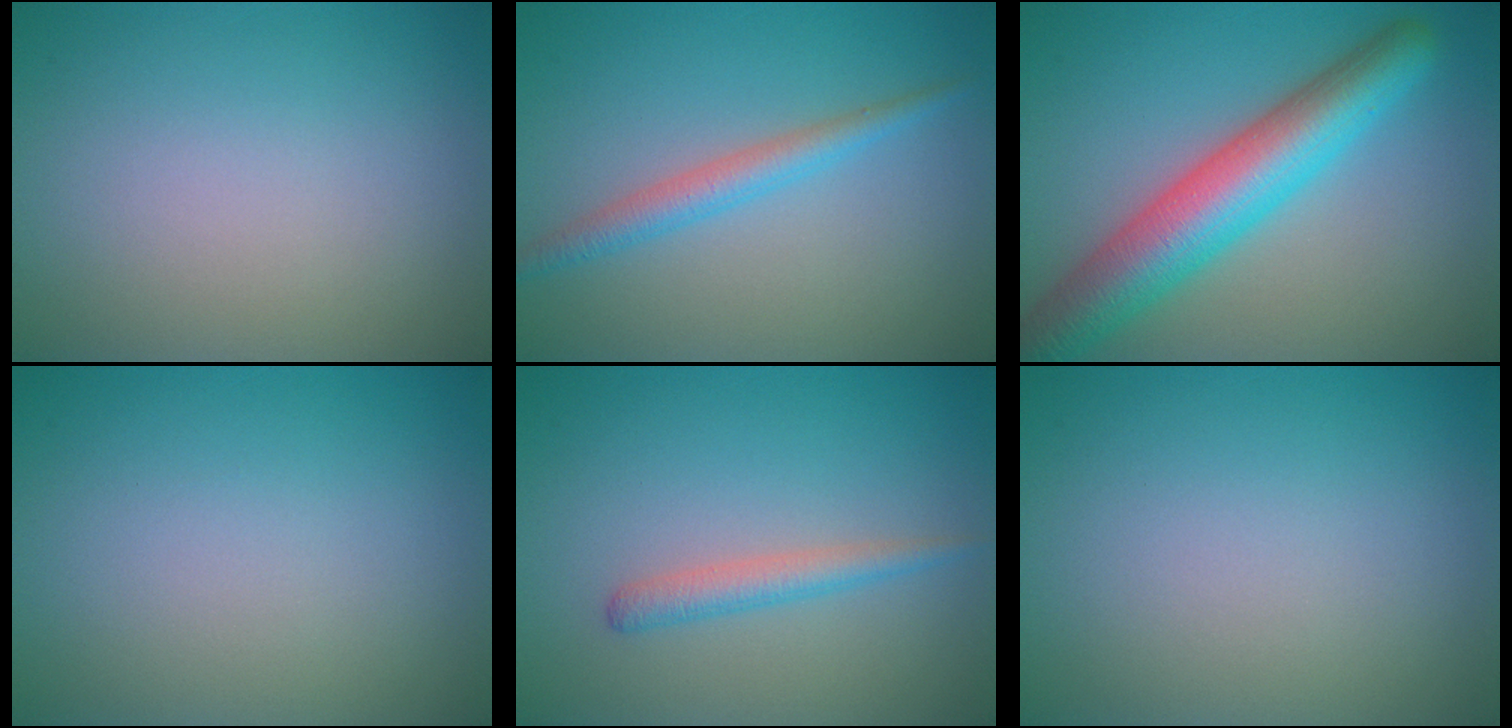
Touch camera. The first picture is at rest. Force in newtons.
{"total": 2.5, "press": 2.5, "slide": 0.0}
{"total": 8.2, "press": 8.2, "slide": 0.3}
{"total": 0.0}
{"total": 1.9, "press": 1.9, "slide": 0.1}
{"total": 0.0}